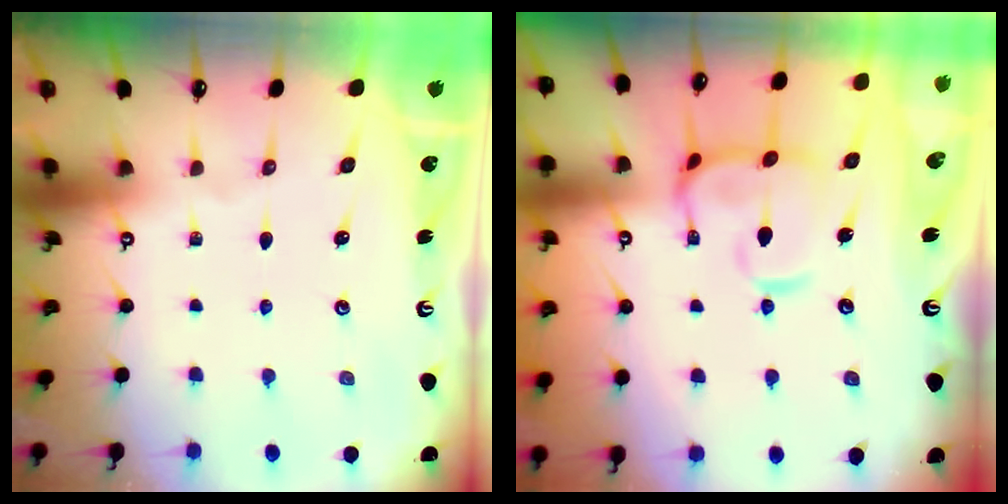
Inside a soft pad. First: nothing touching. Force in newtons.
{"total": 6.5, "press": 6.4, "slide": 1.2}